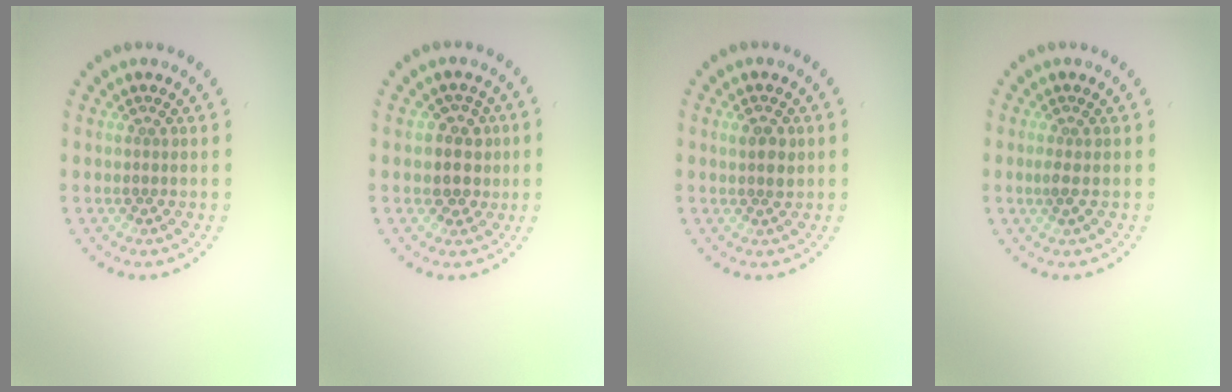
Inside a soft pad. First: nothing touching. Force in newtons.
{"total": 3.0, "press": 2.7, "slide": 1.2}
{"total": 1.7, "press": 1.6, "slide": 0.5}
{"total": 0.9, "press": 0.7, "slide": 0.5}